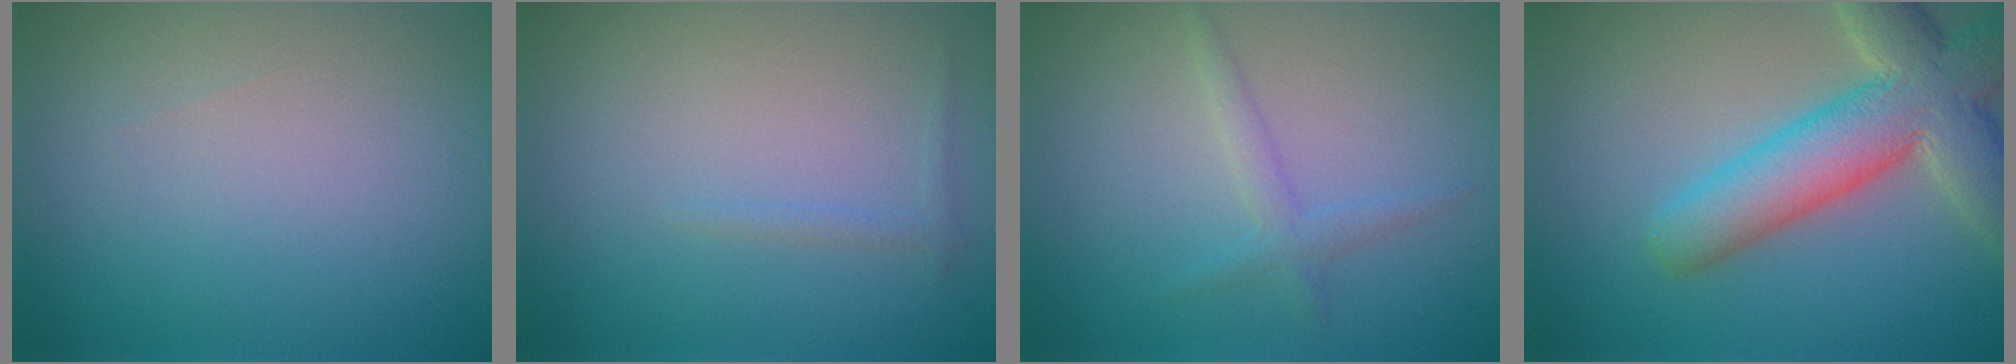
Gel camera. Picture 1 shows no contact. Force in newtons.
{"total": 0.7, "press": 0.7, "slide": 0.1}
{"total": 1.5, "press": 1.5, "slide": 0.1}
{"total": 8.2, "press": 8.1, "slide": 0.7}